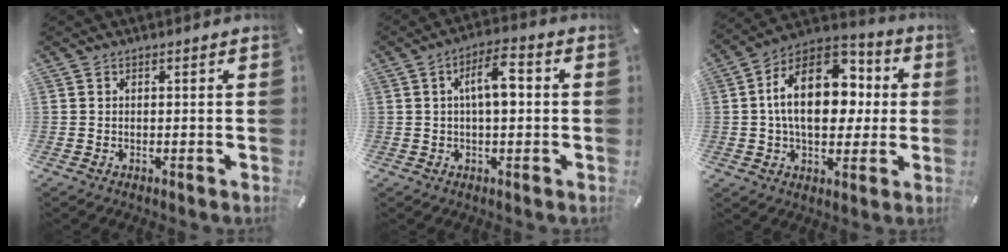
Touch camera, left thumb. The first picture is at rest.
{"total": 7.9, "force": [0.9, 3.3, 7.1], "torque": [-0.119, 0.013, 0.011]}
{"total": 20.5, "force": [3.1, 13.7, 15.0], "torque": [-0.259, 0.003, 0.053]}